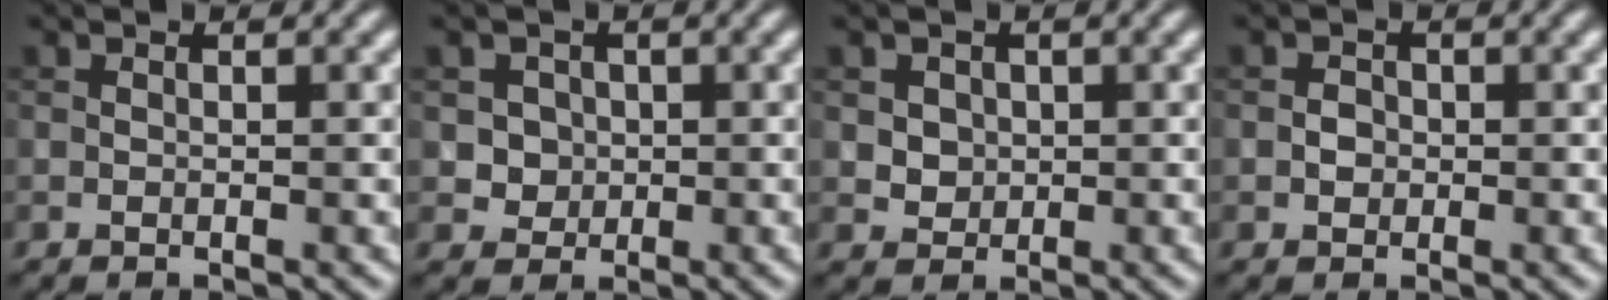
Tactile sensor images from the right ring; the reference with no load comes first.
{"total": 2.6, "force": [0.6, 2.4, 0.9], "torque": [-0.008, 0.003, 0.019]}
{"total": 2.3, "force": [0.7, 2.0, 1.0], "torque": [-0.020, 0.005, 0.025]}
{"total": 1.1, "force": [-0.2, 1.0, 0.4], "torque": [-0.004, 0.000, -0.007]}